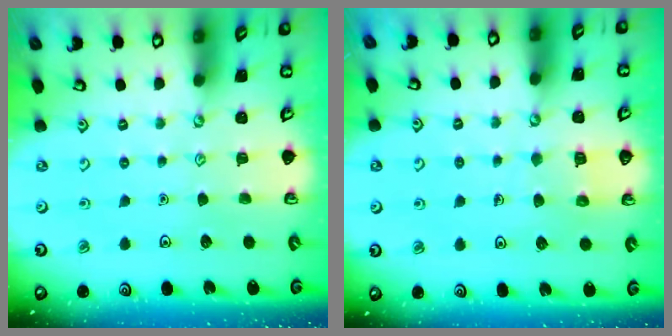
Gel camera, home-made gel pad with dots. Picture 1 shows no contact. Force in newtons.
{"total": 5.3, "press": 5.3, "slide": 0.5}